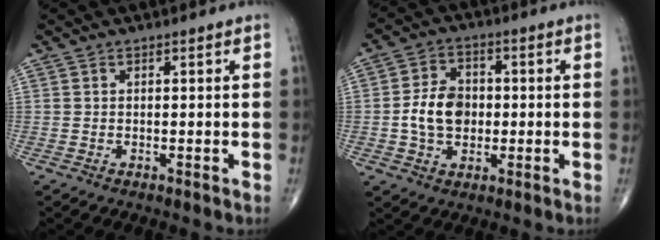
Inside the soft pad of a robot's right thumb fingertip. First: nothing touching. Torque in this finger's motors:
{"motor_torque": [0.17, 0.08, 0.97, -0.21, 0.08]}